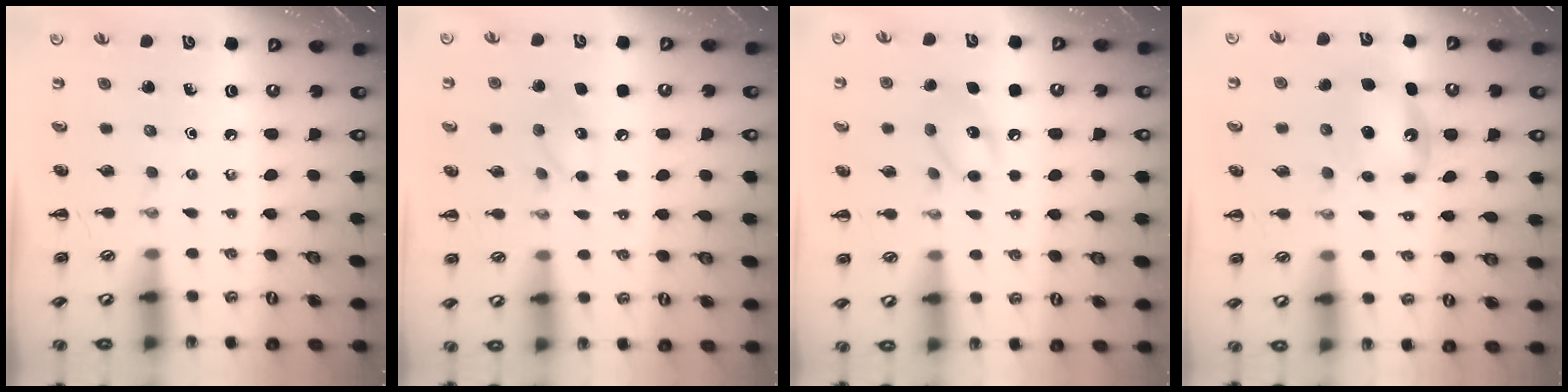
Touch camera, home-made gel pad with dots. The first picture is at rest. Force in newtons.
{"total": 7.8, "press": 7.7, "slide": 1.3}
{"total": 9.4, "press": 9.3, "slide": 1.1}
{"total": 5.6, "press": 5.6, "slide": 0.9}